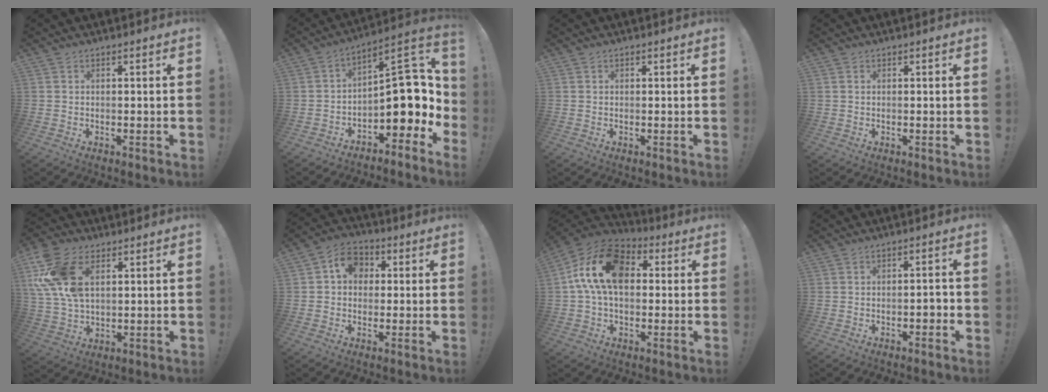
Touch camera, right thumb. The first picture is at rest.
{"total": 14.6, "force": [-0.4, 8.3, 12.1], "torque": [-0.142, -0.007, 0.003]}
{"total": 0.0}
{"total": 0.0}
{"total": 16.4, "force": [5.5, 10.3, 11.5], "torque": [-0.240, -0.014, 0.103]}
{"total": 8.1, "force": [1.6, 6.9, 3.9], "torque": [-0.054, 0.003, 0.033]}
{"total": 17.9, "force": [3.6, 11.5, 13.2], "torque": [-0.228, 0.012, 0.064]}
{"total": 2.6, "force": [-1.4, 0.9, 2.0], "torque": [-0.034, 0.003, -0.025]}